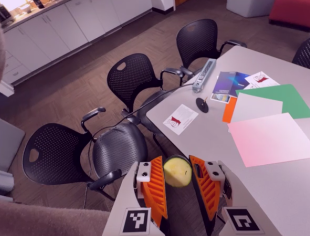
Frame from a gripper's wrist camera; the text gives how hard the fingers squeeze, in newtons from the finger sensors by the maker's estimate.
{"total": 6.6, "left": 6.3, "right": 6.9}